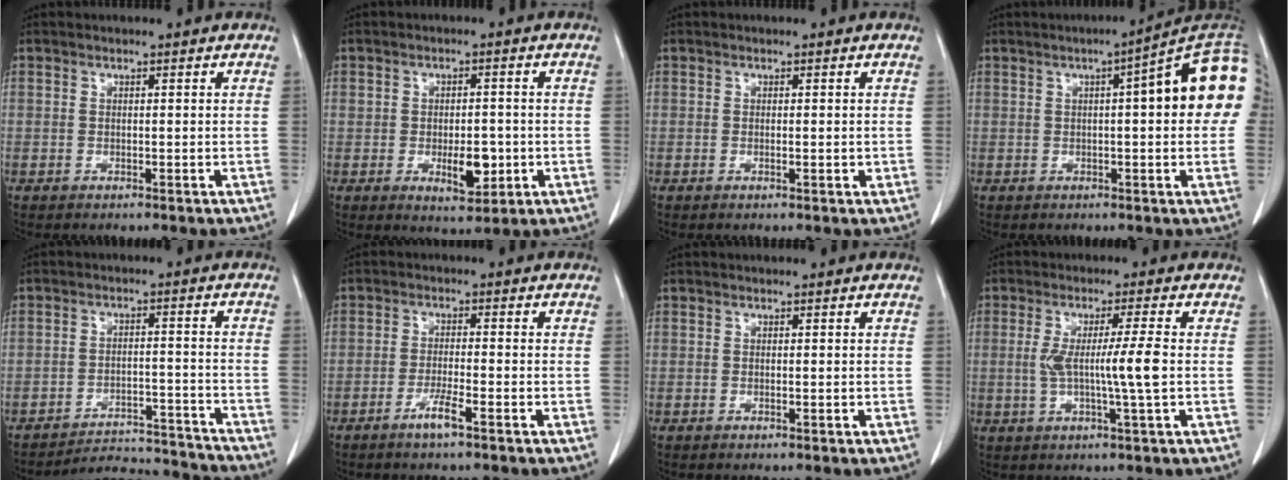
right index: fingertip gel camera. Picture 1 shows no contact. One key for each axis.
{"total": 5.6, "fx": -1.2, "fy": 2.6, "fz": 4.8, "tx": -0.069, "ty": -0.003, "tz": -0.009}
{"total": 0.9, "fx": -0.1, "fy": 0.2, "fz": 0.9, "tx": -0.012, "ty": -0.002, "tz": 0.000}
{"total": 13.0, "fx": 2.1, "fy": 1.8, "fz": 12.7, "tx": -0.158, "ty": 0.034, "tz": 0.015}
{"total": 10.1, "fx": -10.0, "fy": 1.1, "fz": -1.2, "tx": 0.026, "ty": 0.035, "tz": -0.140}
{"total": 3.5, "fx": -2.2, "fy": -0.1, "fz": 2.7, "tx": -0.053, "ty": -0.004, "tz": -0.044}
{"total": 0.0}
{"total": 7.0, "fx": -0.3, "fy": -0.9, "fz": 7.0, "tx": -0.127, "ty": -0.005, "tz": -0.003}